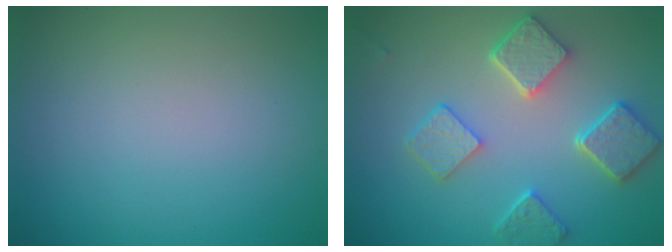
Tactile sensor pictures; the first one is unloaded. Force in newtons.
{"total": 5.5, "press": 4.5, "slide": 3.3}